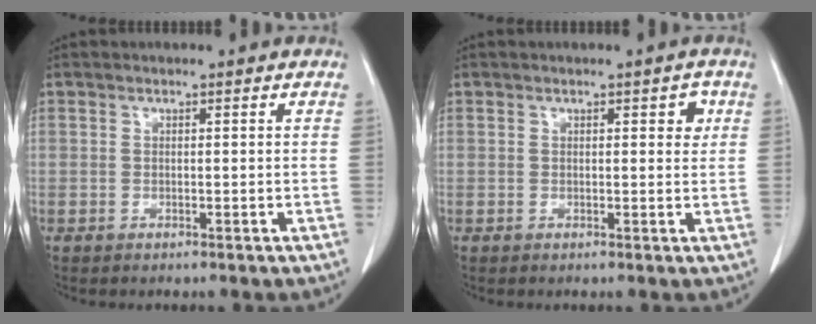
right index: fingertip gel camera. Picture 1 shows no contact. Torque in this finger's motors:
{"motor_torque": [0.19, -0.06, 0.02, 0.00]}